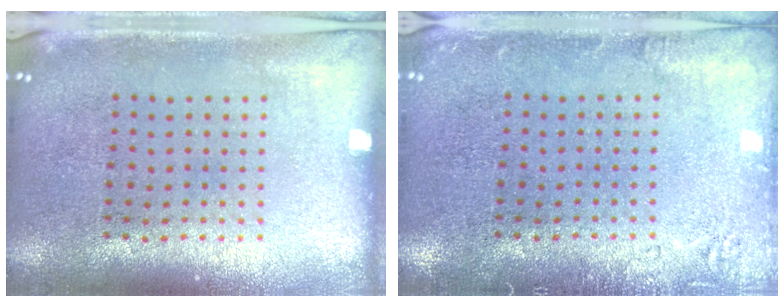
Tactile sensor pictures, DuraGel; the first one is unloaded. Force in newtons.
{"total": 1.8, "press": 1.7, "slide": 0.4}